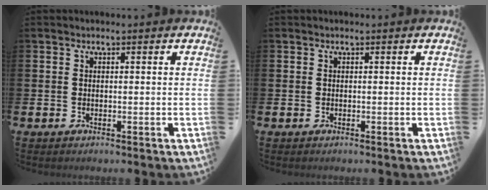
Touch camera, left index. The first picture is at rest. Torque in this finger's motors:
{"motor_torque": [0.00, 0.00, 0.00, 0.01]}